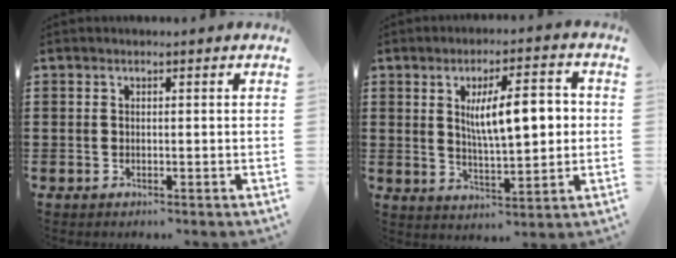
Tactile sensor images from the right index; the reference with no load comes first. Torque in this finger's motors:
{"motor_torque": [1.11, -0.54, 0.46, 0.21]}